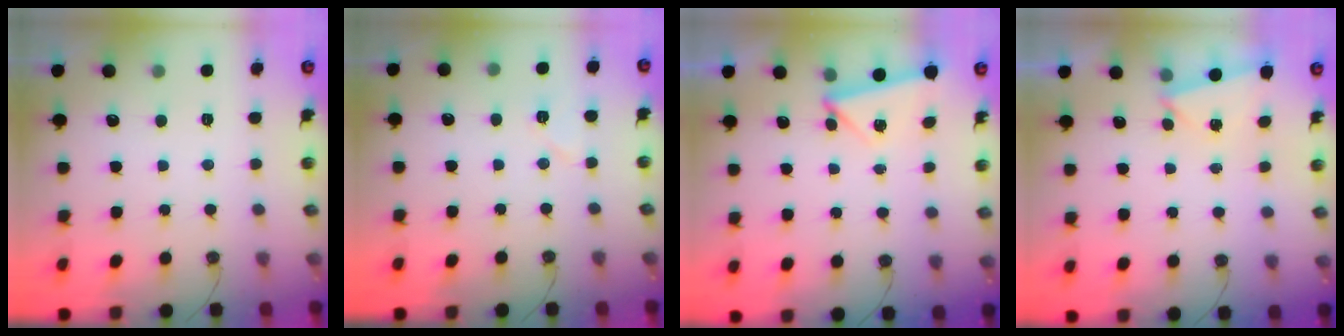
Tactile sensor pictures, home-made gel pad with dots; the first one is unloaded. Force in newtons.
{"total": 5.5, "press": 5.4, "slide": 0.9}
{"total": 3.6, "press": 3.5, "slide": 1.0}
{"total": 1.6, "press": 0.9, "slide": 1.2}